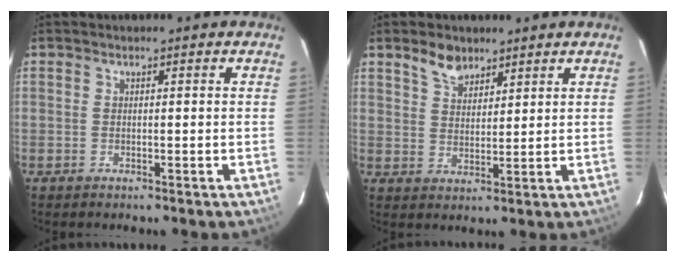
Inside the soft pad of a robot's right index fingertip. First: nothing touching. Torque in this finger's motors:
{"motor_torque": [0.04, 0.04, 0.05, 0.04]}